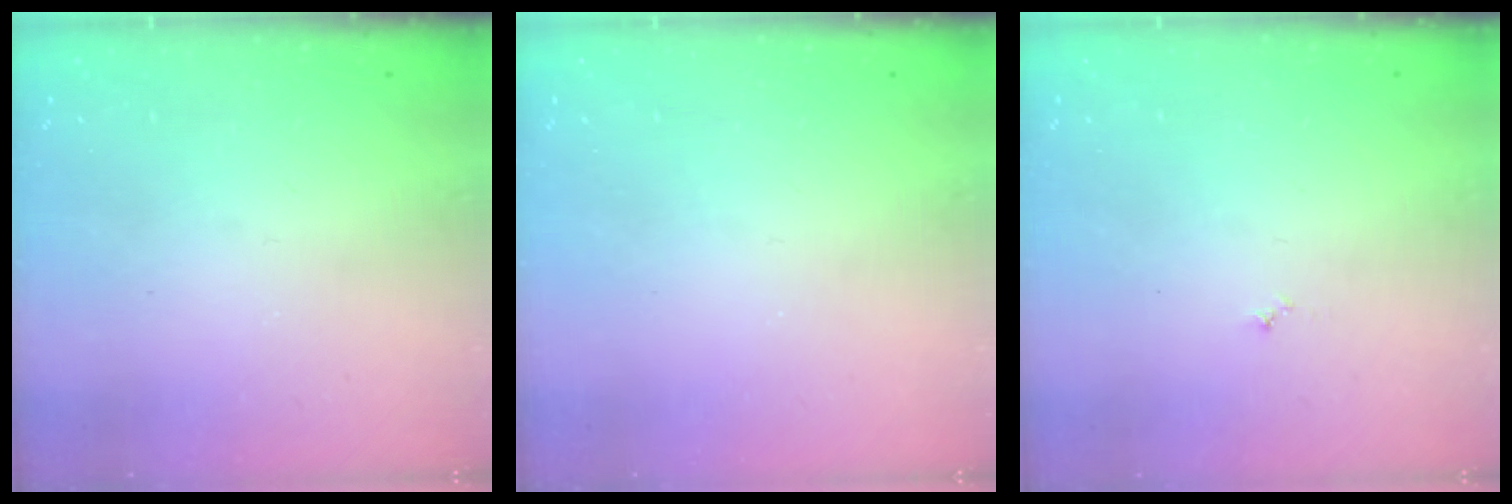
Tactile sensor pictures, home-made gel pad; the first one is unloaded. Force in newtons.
{"total": 0.0}
{"total": 3.0, "press": 2.9, "slide": 0.3}